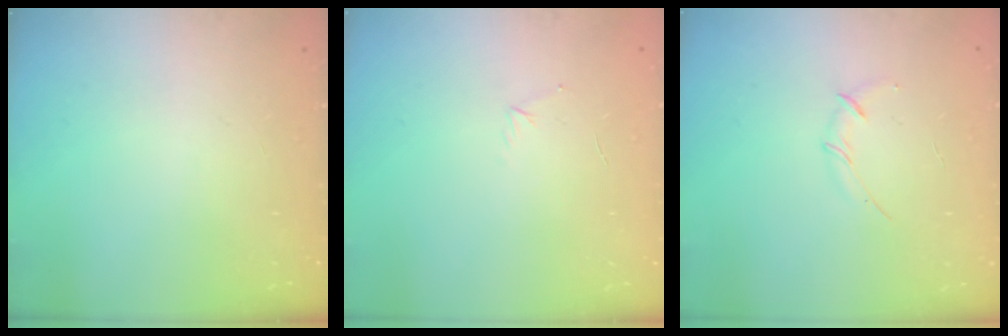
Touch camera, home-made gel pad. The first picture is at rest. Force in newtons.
{"total": 3.2, "press": 3.1, "slide": 0.8}
{"total": 3.0, "press": 2.9, "slide": 0.8}